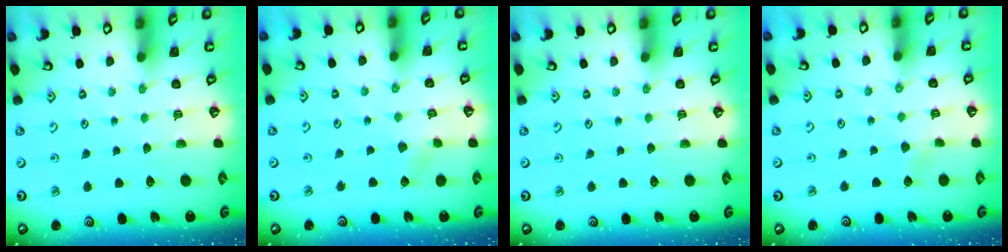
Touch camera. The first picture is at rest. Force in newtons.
{"total": 2.4, "press": 2.3, "slide": 0.4}
{"total": 0.0}
{"total": 2.5, "press": 2.5, "slide": 0.2}